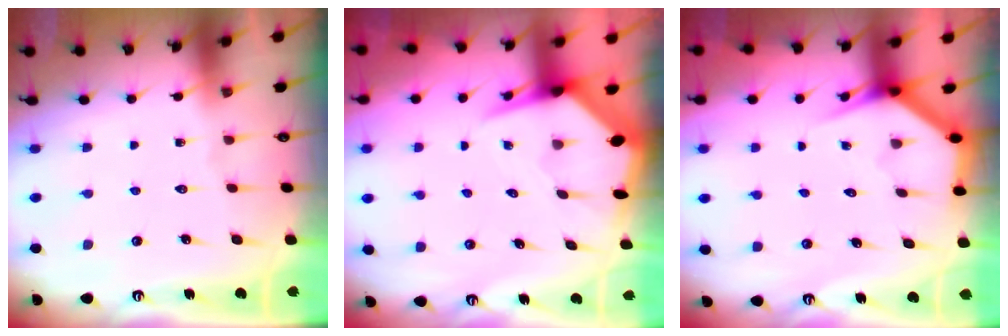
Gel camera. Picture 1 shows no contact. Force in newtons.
{"total": 5.4, "press": 5.4, "slide": 0.6}
{"total": 3.5, "press": 3.5, "slide": 0.3}